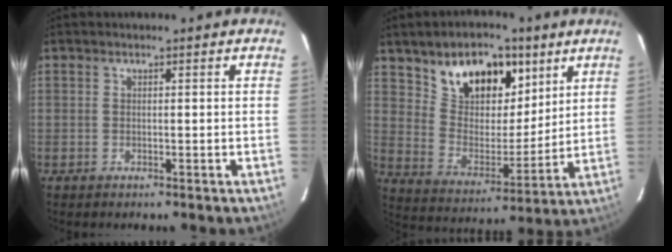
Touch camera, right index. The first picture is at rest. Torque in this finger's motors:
{"motor_torque": [1.11, 1.03, 0.45, 0.06]}